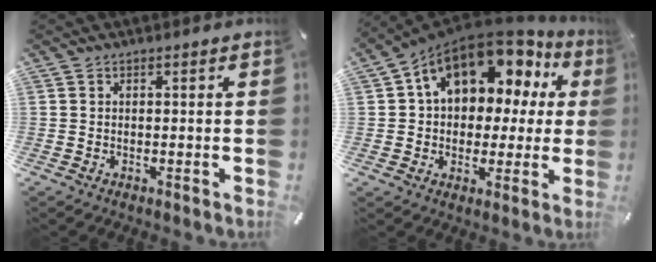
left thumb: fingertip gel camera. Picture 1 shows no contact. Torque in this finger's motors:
{"motor_torque": [2.50, 2.50, 2.19, -0.59, 0.35]}